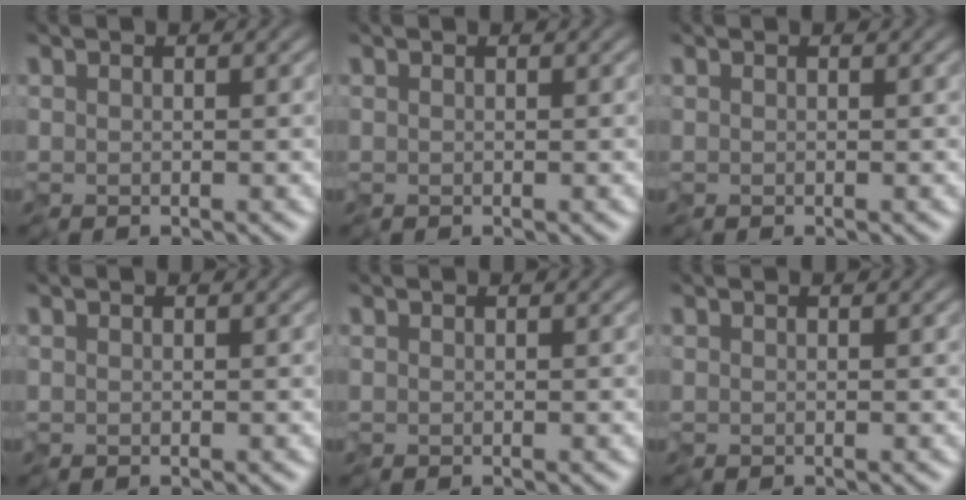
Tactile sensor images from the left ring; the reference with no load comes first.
{"total": 0.0}
{"total": 0.0}
{"total": 0.0}
{"total": 0.0}
{"total": 0.0}